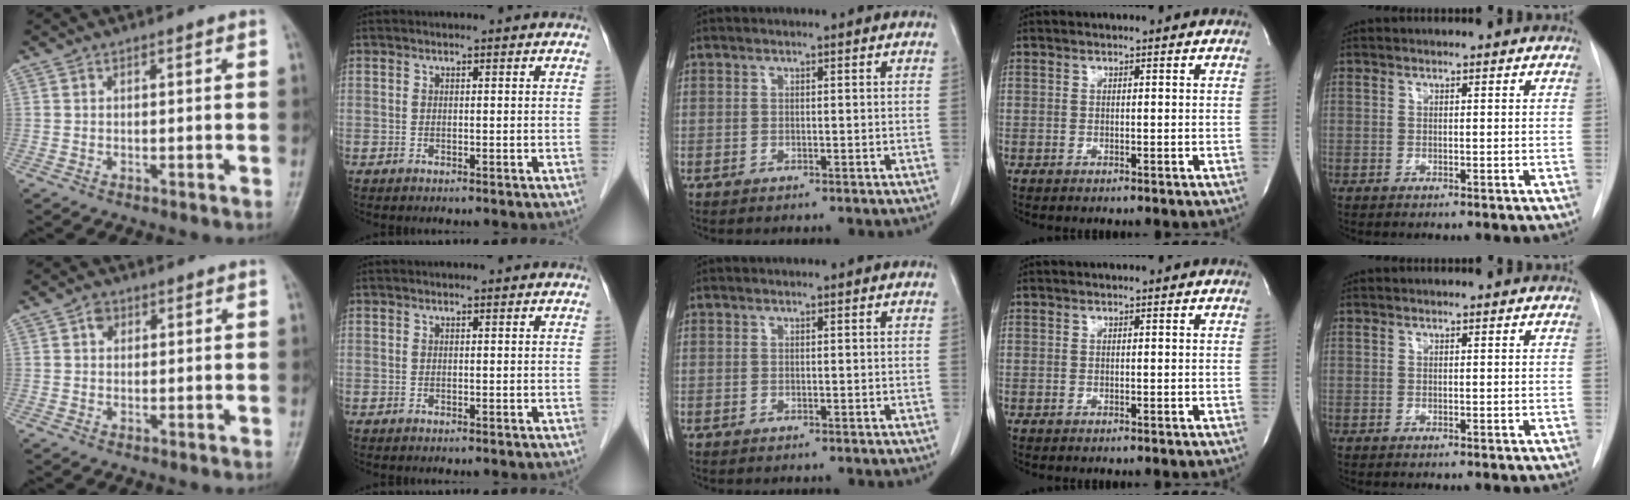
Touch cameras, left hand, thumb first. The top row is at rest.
{"thumb": {"total": 2.1, "force": [0.7, 1.6, 1.0], "torque": [-0.005, 0.001, 0.007]}}